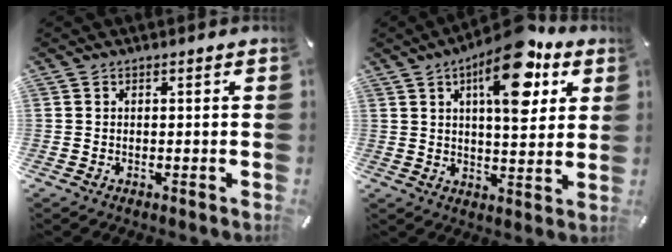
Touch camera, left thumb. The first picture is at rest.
{"total": 16.6, "force": [8.2, 6.6, 12.8], "torque": [-0.193, -0.029, 0.131]}